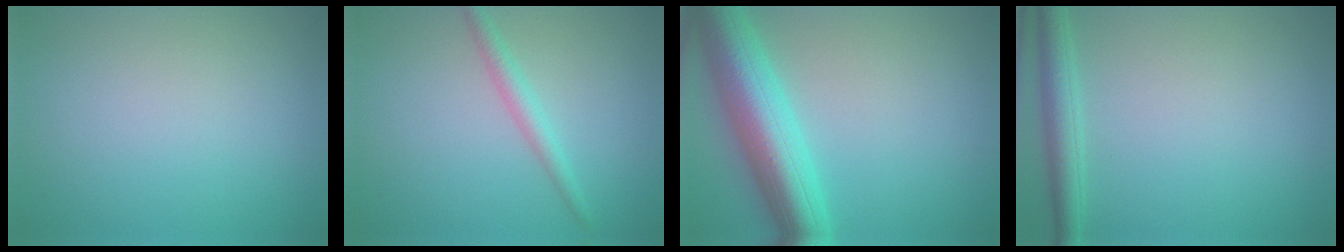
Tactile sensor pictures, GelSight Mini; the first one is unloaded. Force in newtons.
{"total": 1.9, "press": 1.9, "slide": 0.0}
{"total": 8.6, "press": 8.6, "slide": 0.4}
{"total": 2.7, "press": 2.7, "slide": 0.1}